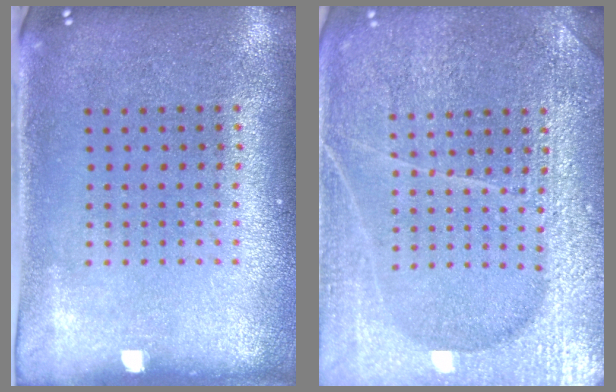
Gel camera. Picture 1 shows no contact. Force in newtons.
{"total": 5.5, "press": 5.5, "slide": 0.5}